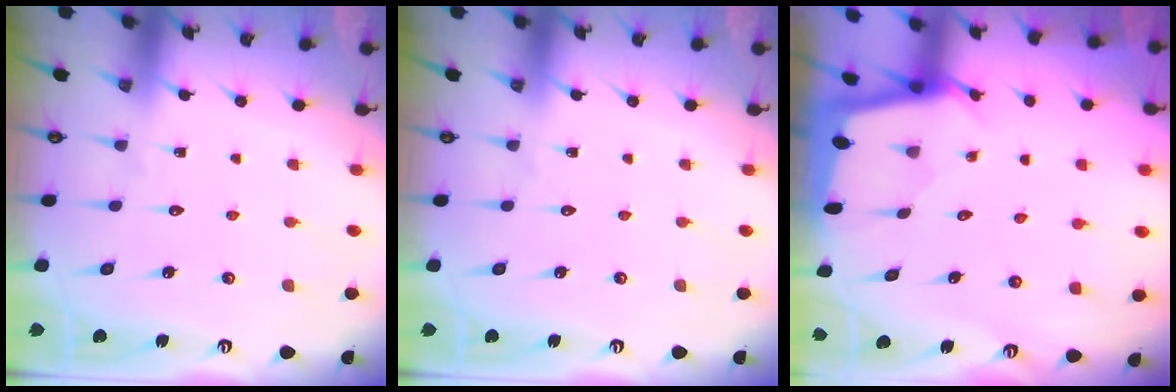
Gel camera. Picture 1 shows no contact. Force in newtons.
{"total": 0.0}
{"total": 1.7, "press": 1.7, "slide": 0.2}